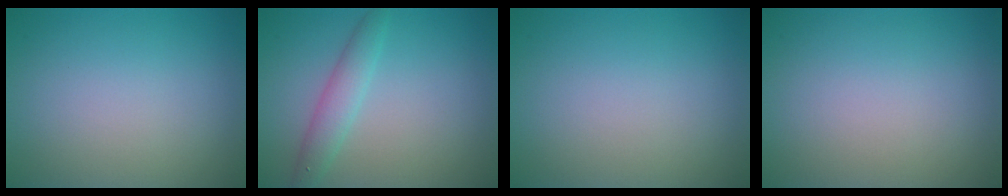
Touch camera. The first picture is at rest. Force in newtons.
{"total": 2.5, "press": 2.5, "slide": 0.2}
{"total": 0.0}
{"total": 0.0}